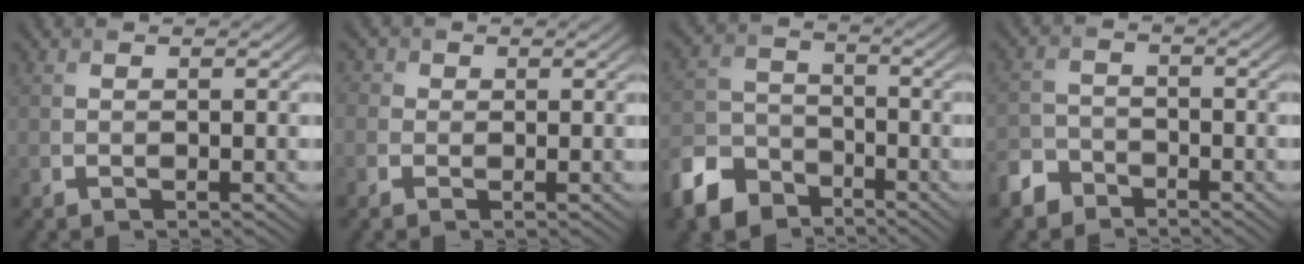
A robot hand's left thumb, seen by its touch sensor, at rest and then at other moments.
{"total": 2.2, "force": [0.2, 2.1, 0.6], "torque": [-0.018, 0.005, -0.009]}
{"total": 9.4, "force": [-6.3, 5.8, 3.9], "torque": [-0.098, -0.017, -0.141]}
{"total": 4.4, "force": [-3.4, 2.5, 1.3], "torque": [-0.031, -0.002, -0.080]}